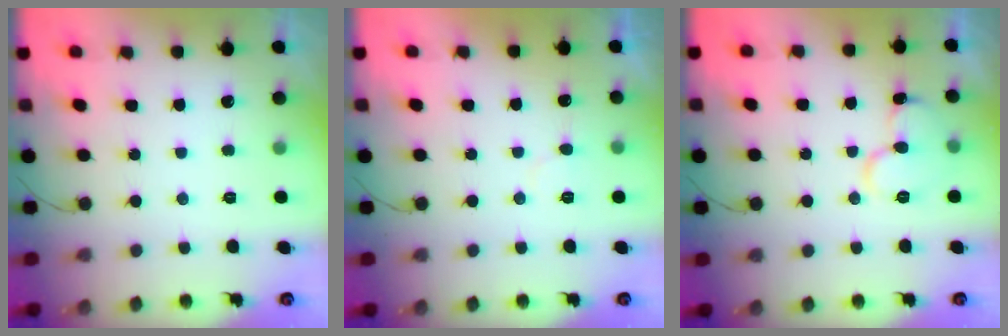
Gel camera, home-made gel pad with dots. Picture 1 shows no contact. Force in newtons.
{"total": 5.2, "press": 5.1, "slide": 0.4}
{"total": 11.3, "press": 11.3, "slide": 1.1}